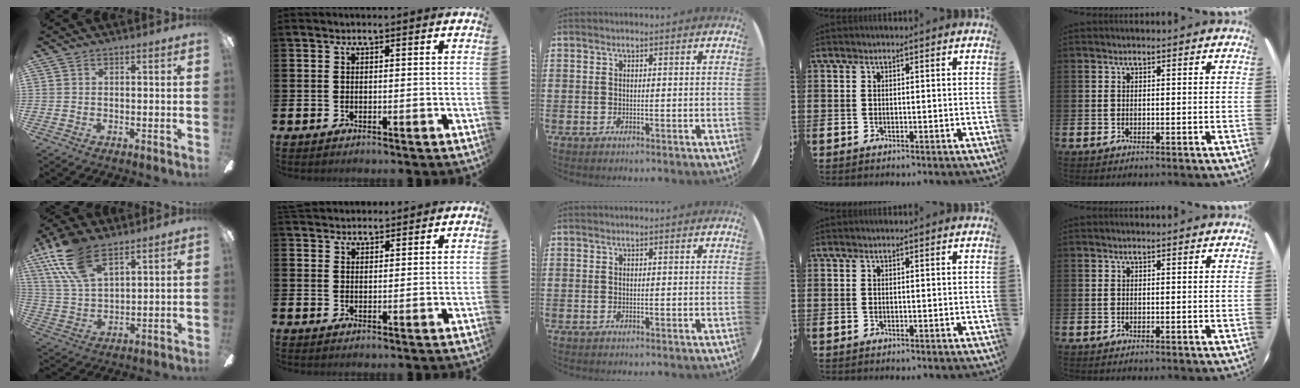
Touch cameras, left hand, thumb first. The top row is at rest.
{"thumb": {"total": 15.5, "force": [9.6, 6.9, 10.1], "torque": [-0.231, -0.028, 0.174]}, "index": {"total": 2.7, "force": [2.6, 0.7, -0.1], "torque": [-0.003, -0.009, 0.049]}}